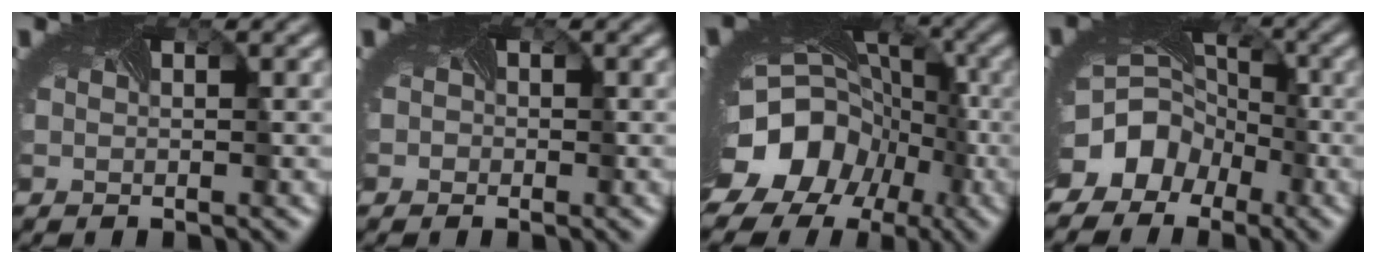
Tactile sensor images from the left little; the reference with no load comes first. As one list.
[{"total": 1.3, "force": [-0.2, 1.2, 0.5], "torque": [0.000, 0.002, -0.008]}, {"total": 16.4, "force": [-6.9, 12.6, 7.9], "torque": [-0.161, -0.037, -0.111]}, {"total": 10.5, "force": [-5.5, 8.2, 3.7], "torque": [-0.073, -0.028, -0.091]}]